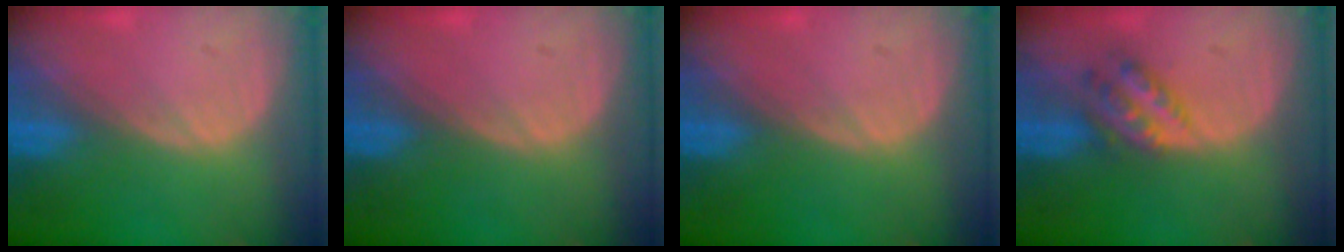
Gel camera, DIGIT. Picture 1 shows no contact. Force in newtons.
{"total": 0.0}
{"total": 0.0}
{"total": 4.7, "press": 4.3, "slide": 1.9}